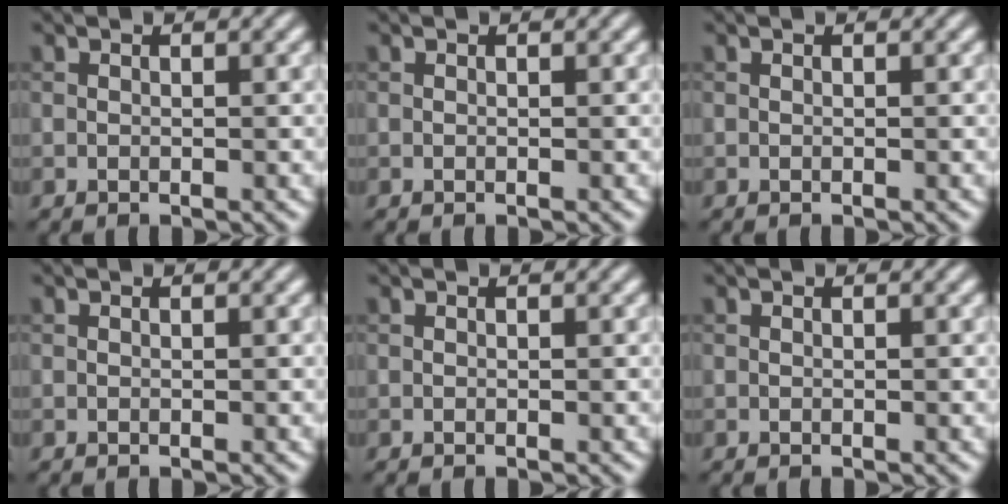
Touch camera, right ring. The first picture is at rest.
{"total": 0.0}
{"total": 0.0}
{"total": 0.0}
{"total": 0.0}
{"total": 0.0}